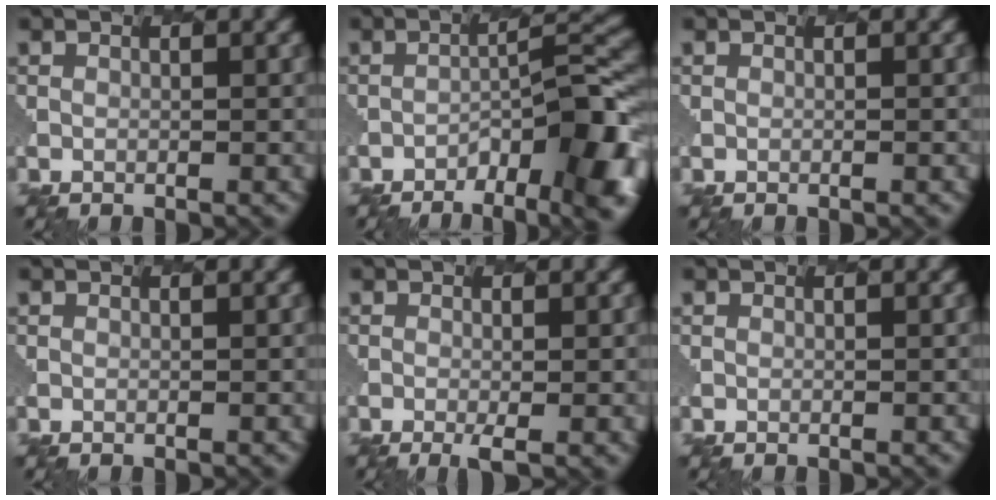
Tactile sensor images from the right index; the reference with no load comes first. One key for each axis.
{"total": 10.5, "fx": -6.0, "fy": 3.2, "fz": 8.0, "tx": -0.125, "ty": 0.005, "tz": -0.081}
{"total": 0.0}
{"total": 0.0}
{"total": 1.7, "fx": -0.8, "fy": 0.0, "fz": 1.5, "tx": -0.038, "ty": -0.004, "tz": -0.011}
{"total": 0.0}